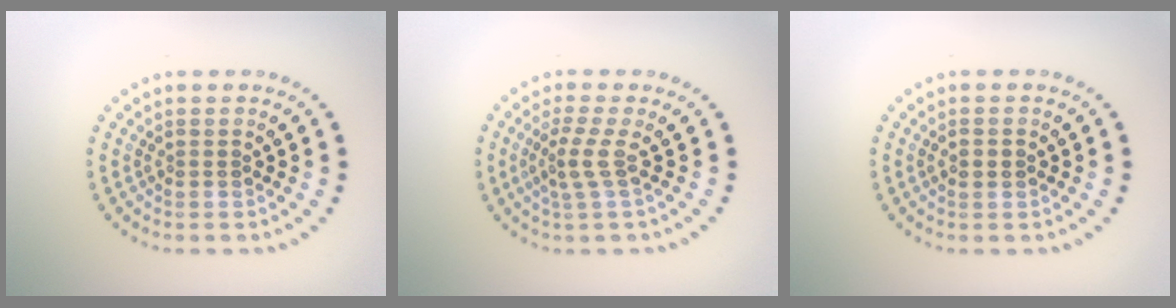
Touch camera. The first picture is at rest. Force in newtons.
{"total": 2.2, "press": 1.5, "slide": 1.5}
{"total": 1.1, "press": 1.1, "slide": 0.2}